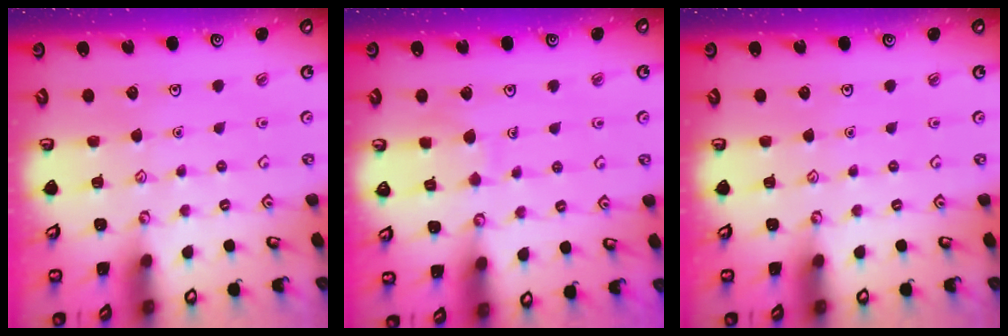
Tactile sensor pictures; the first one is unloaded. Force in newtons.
{"total": 5.4, "press": 5.4, "slide": 0.5}
{"total": 0.0}